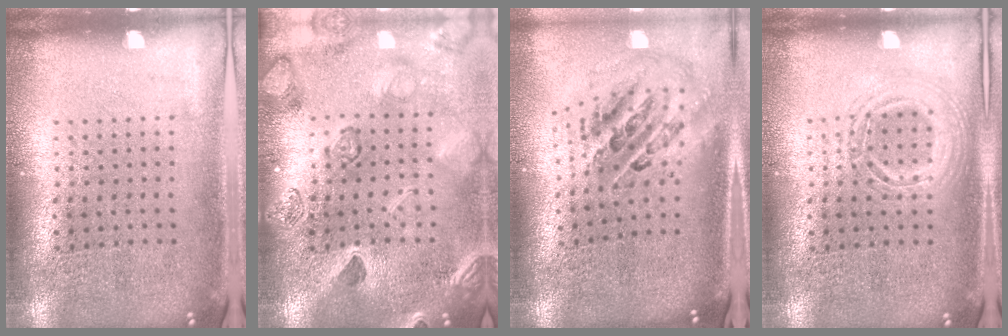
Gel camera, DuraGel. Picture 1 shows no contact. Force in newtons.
{"total": 2.1, "press": 2.1, "slide": 0.3}
{"total": 1.7, "press": 1.4, "slide": 1.0}
{"total": 1.2, "press": 1.2, "slide": 0.1}